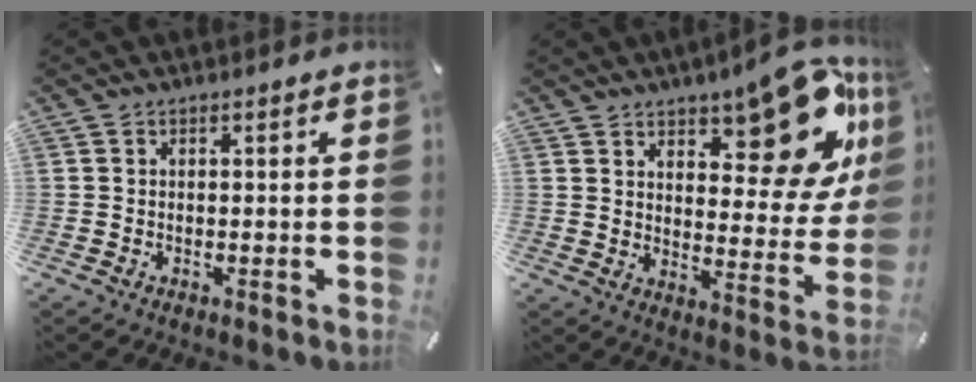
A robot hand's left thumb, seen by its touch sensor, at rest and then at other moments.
{"total": 18.8, "force": [11.8, 8.3, 12.0], "torque": [-0.132, -0.094, 0.194]}